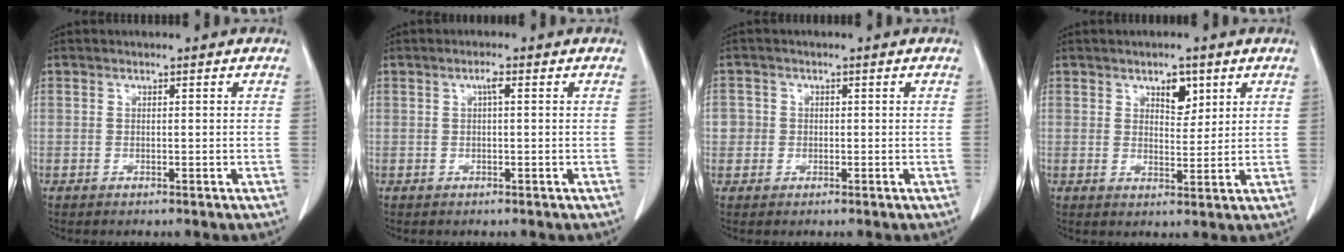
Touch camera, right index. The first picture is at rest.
{"total": 1.3, "force": [0.4, 0.2, 1.2], "torque": [-0.023, 0.003, 0.005]}
{"total": 2.3, "force": [0.1, 2.3, 0.0], "torque": [0.018, 0.009, 0.001]}
{"total": 3.9, "force": [2.2, 2.0, 2.6], "torque": [-0.037, -0.002, 0.036]}